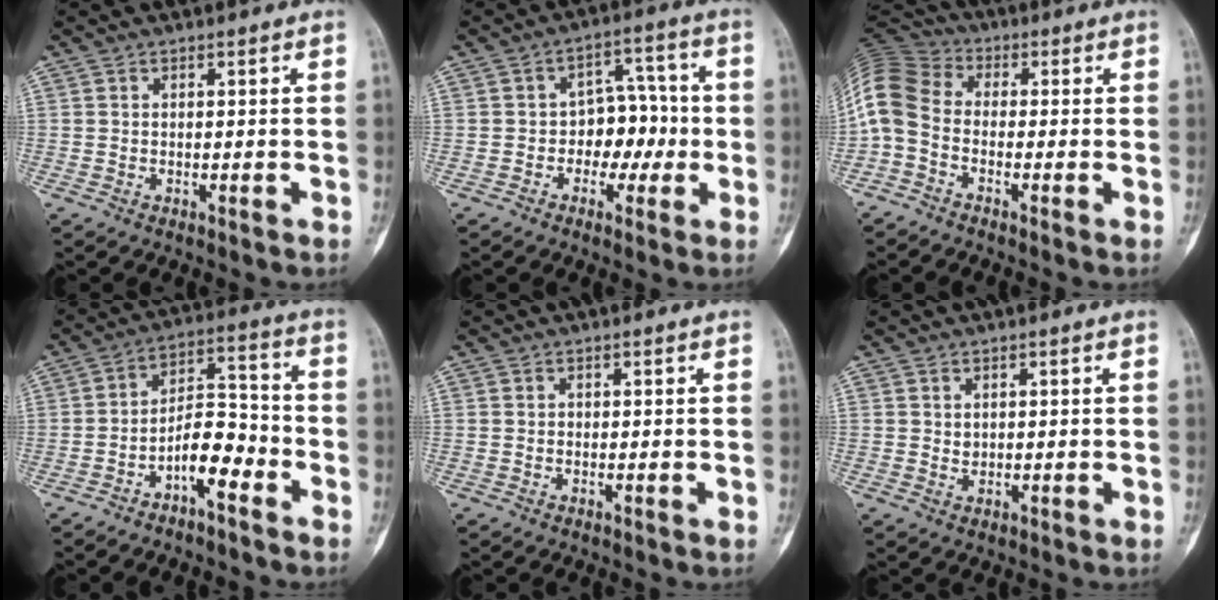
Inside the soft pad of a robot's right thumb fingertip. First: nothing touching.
{"total": 8.0, "force": [-1.2, 5.8, 5.3], "torque": [-0.029, 0.036, -0.027]}
{"total": 11.3, "force": [-2.4, 8.0, 7.6], "torque": [-0.164, 0.040, -0.067]}
{"total": 9.0, "force": [-4.6, 3.9, 6.7], "torque": [-0.103, 0.056, -0.083]}
{"total": 0.0}
{"total": 1.2, "force": [0.4, 1.0, 0.6], "torque": [-0.007, -0.003, 0.011]}